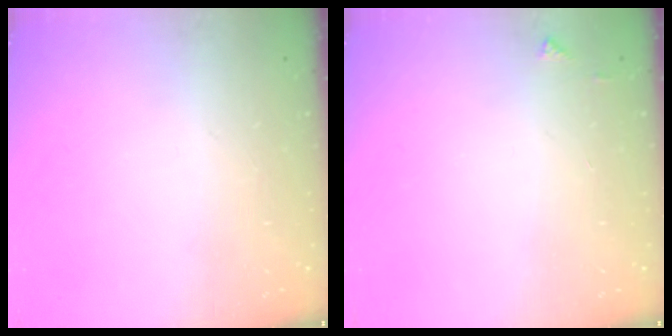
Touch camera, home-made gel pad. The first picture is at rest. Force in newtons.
{"total": 3.8, "press": 3.7, "slide": 0.6}